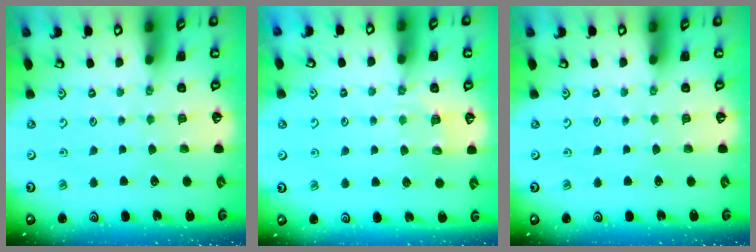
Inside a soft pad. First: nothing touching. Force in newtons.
{"total": 5.1, "press": 5.0, "slide": 1.0}
{"total": 0.0}